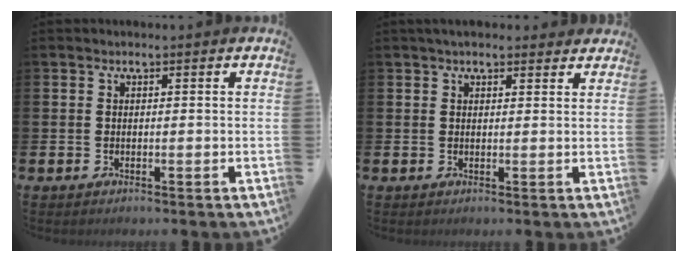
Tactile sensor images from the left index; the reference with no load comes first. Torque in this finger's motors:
{"motor_torque": [0.52, -1.62, -0.06, 0.04]}